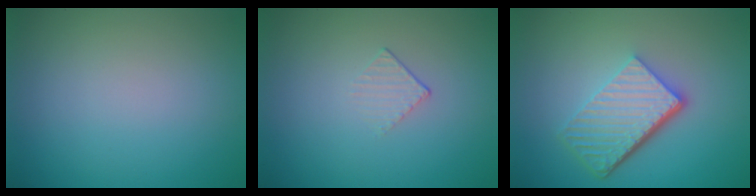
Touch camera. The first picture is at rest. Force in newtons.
{"total": 1.2, "press": 0.4, "slide": 1.2}
{"total": 6.0, "press": 4.1, "slide": 4.4}